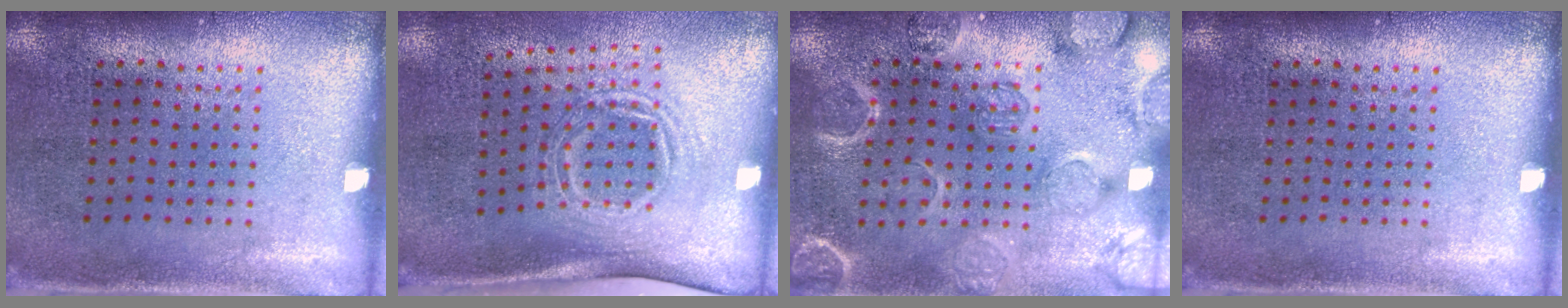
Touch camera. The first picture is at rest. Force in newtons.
{"total": 1.7, "press": 1.2, "slide": 1.2}
{"total": 2.5, "press": 2.5, "slide": 0.2}
{"total": 0.0}